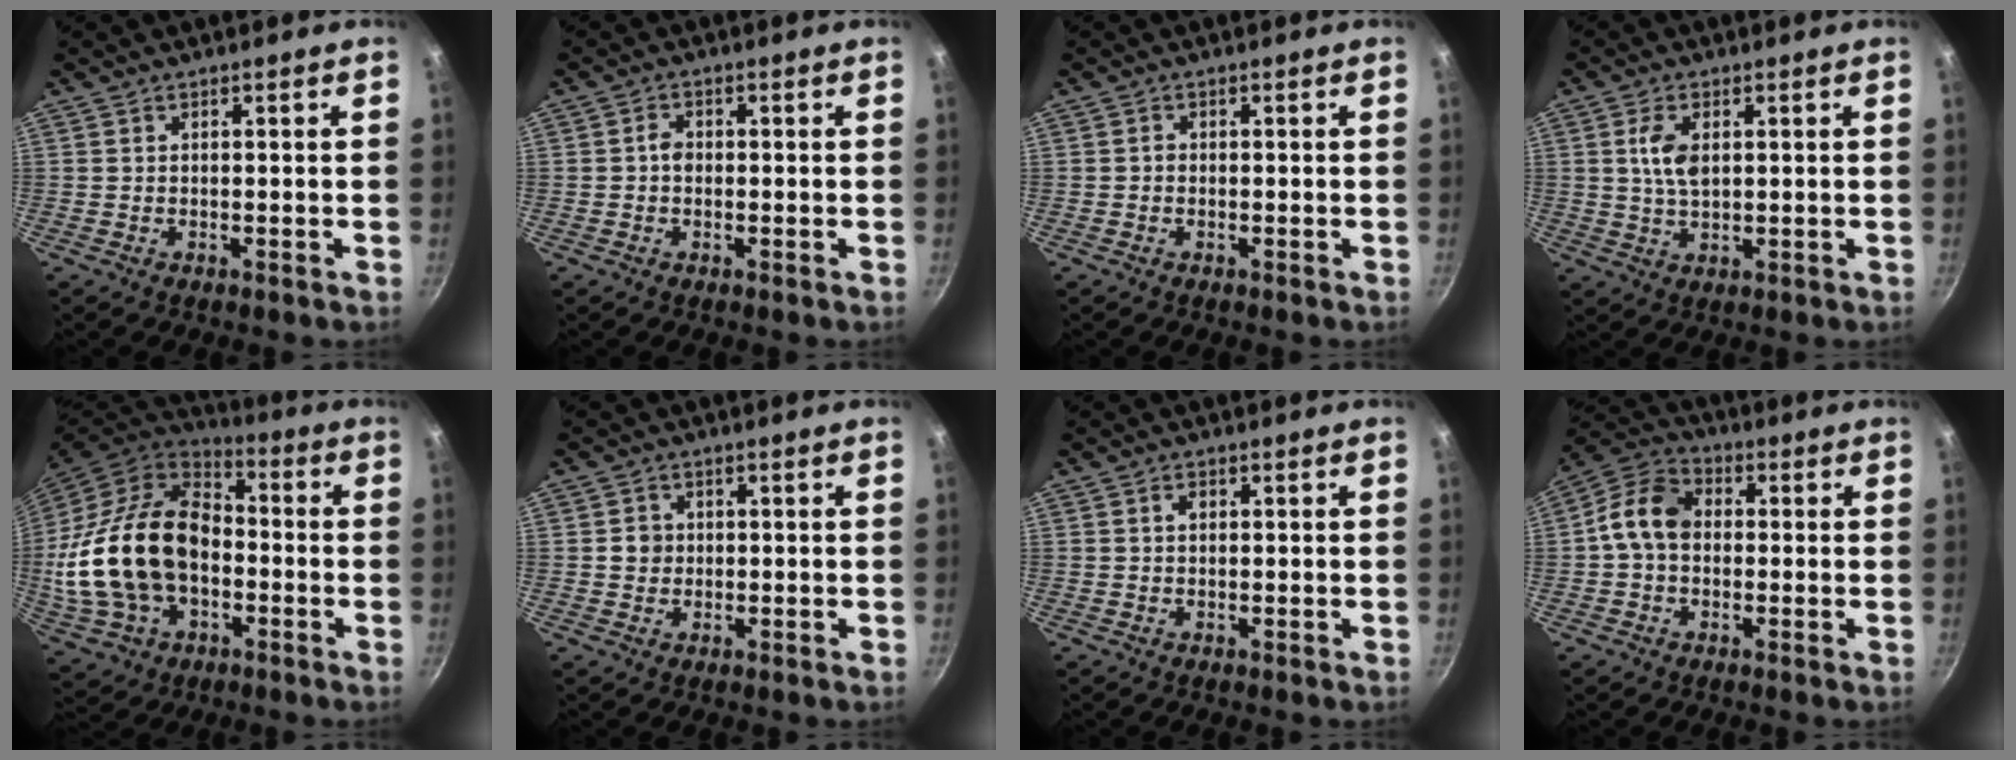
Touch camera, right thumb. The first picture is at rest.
{"total": 2.0, "force": [-0.1, 1.6, 1.2], "torque": [-0.016, 0.008, -0.005]}
{"total": 0.7, "force": [-0.2, 0.6, 0.3], "torque": [-0.003, 0.003, -0.005]}
{"total": 5.7, "force": [1.3, 3.1, 4.6], "torque": [-0.084, -0.002, 0.025]}
{"total": 25.9, "force": [-2.8, 17.2, 19.1], "torque": [-0.358, 0.039, -0.044]}
{"total": 2.7, "force": [0.1, 2.6, 0.9], "torque": [0.000, 0.007, -0.001]}
{"total": 1.6, "force": [0.4, 1.2, 1.0], "torque": [-0.013, 0.004, 0.004]}
{"total": 9.7, "force": [0.3, 7.4, 6.3], "torque": [-0.092, 0.026, -0.017]}